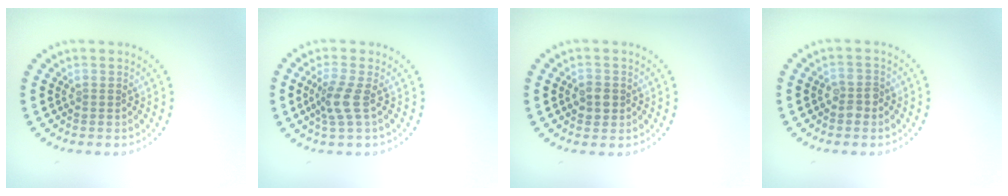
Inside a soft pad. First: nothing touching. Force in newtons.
{"total": 2.3, "press": 1.7, "slide": 1.5}
{"total": 1.7, "press": 1.7, "slide": 0.3}
{"total": 1.7, "press": 1.7, "slide": 0.3}